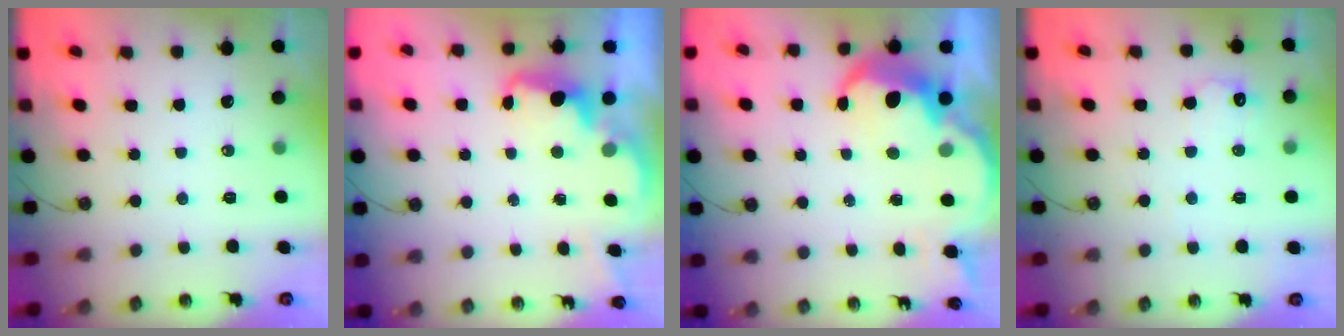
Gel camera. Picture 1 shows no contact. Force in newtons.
{"total": 2.4, "press": 2.4, "slide": 0.5}
{"total": 9.0, "press": 9.0, "slide": 0.4}
{"total": 7.8, "press": 7.8, "slide": 0.5}